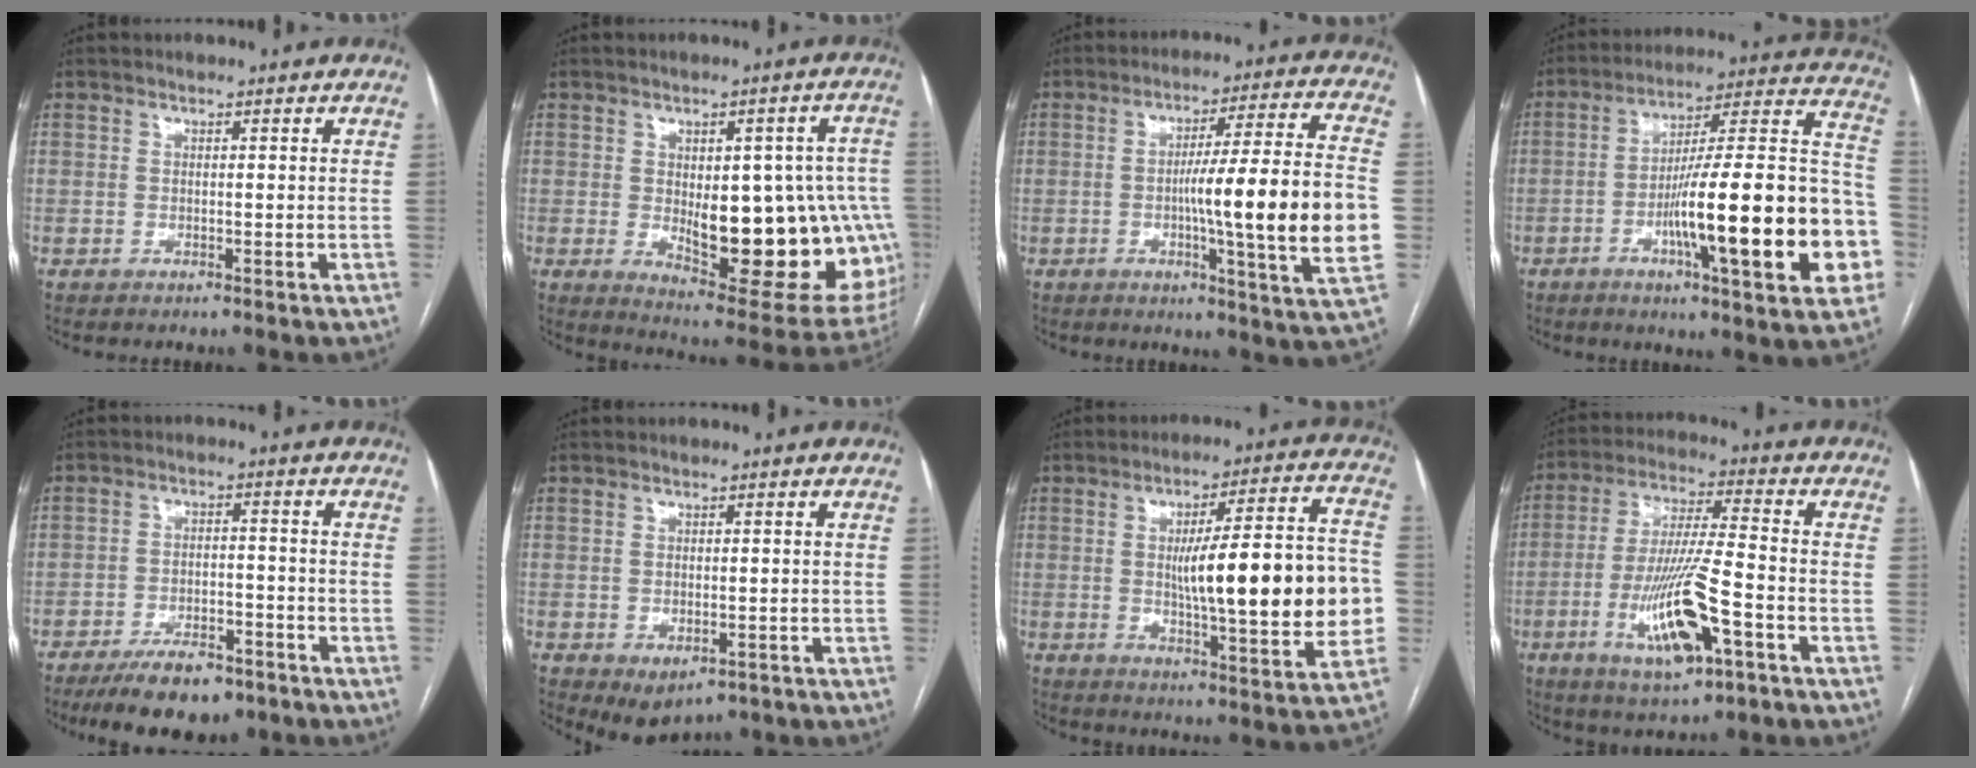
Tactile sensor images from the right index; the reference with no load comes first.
{"total": 21.5, "force": [-2.5, 8.5, 19.6], "torque": [-0.181, 0.020, 0.000]}
{"total": 18.3, "force": [-2.4, -0.7, 18.1], "torque": [-0.253, 0.000, -0.038]}
{"total": 25.4, "force": [-7.0, 2.6, 24.3], "torque": [-0.286, 0.014, -0.100]}
{"total": 9.9, "force": [-7.4, 3.9, 5.3], "torque": [-0.084, -0.005, -0.121]}
{"total": 4.4, "force": [-2.2, 2.7, 2.7], "torque": [-0.039, -0.005, -0.019]}
{"total": 20.3, "force": [-0.8, 3.2, 20.1], "torque": [-0.270, 0.020, -0.004]}
{"total": 14.3, "force": [-5.6, 2.0, 13.0], "torque": [-0.257, -0.013, -0.093]}